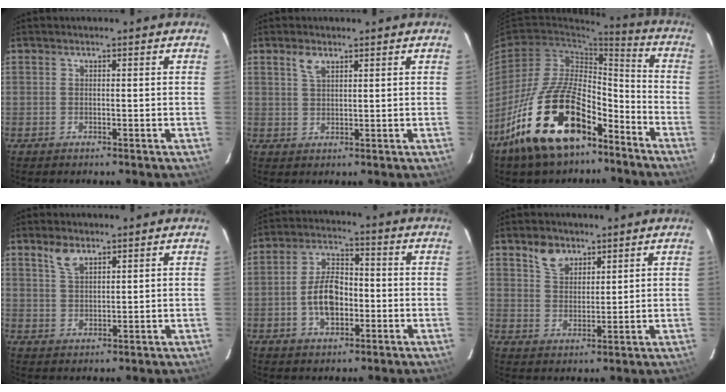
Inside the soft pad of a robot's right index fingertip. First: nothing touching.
{"total": 2.7, "force": [1.7, 1.2, 1.7], "torque": [-0.033, 0.004, 0.033]}
{"total": 21.8, "force": [-13.2, 10.0, 14.1], "torque": [-0.265, 0.004, -0.224]}
{"total": 4.0, "force": [2.9, 1.8, 2.3], "torque": [-0.043, 0.004, 0.056]}
{"total": 8.9, "force": [-2.1, 5.1, 6.9], "torque": [-0.135, 0.016, -0.030]}
{"total": 5.5, "force": [3.8, 3.3, 2.3], "torque": [-0.035, 0.006, 0.072]}